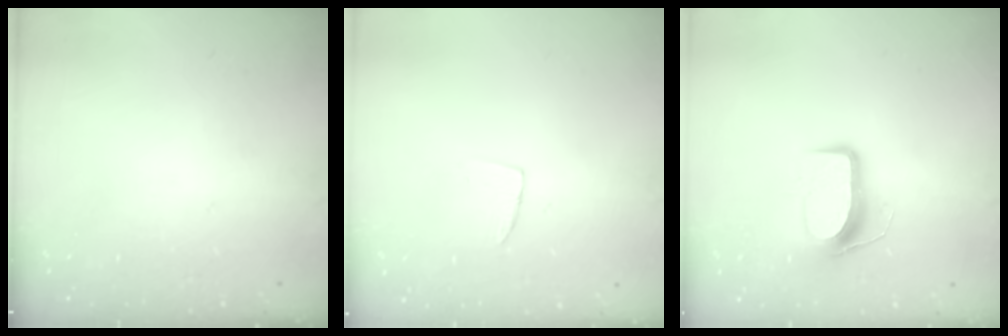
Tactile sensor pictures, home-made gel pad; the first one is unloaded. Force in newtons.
{"total": 4.0, "press": 4.0, "slide": 0.3}
{"total": 9.2, "press": 9.2, "slide": 0.7}